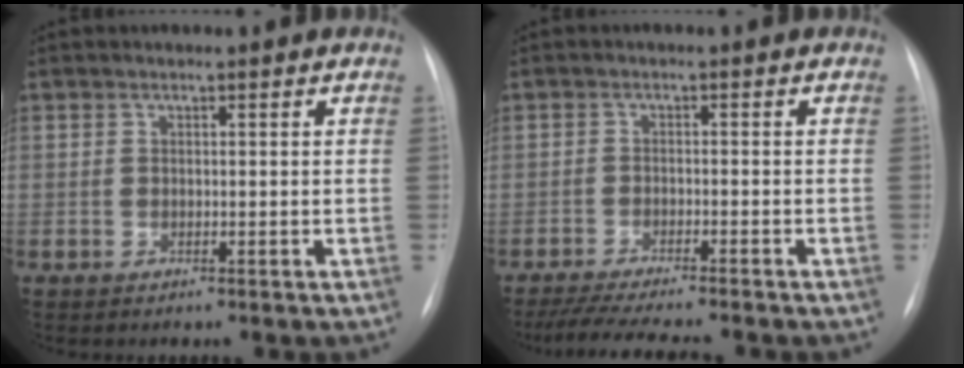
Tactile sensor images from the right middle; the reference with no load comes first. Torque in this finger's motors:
{"motor_torque": [0.10, -0.11, 0.02, 0.02]}